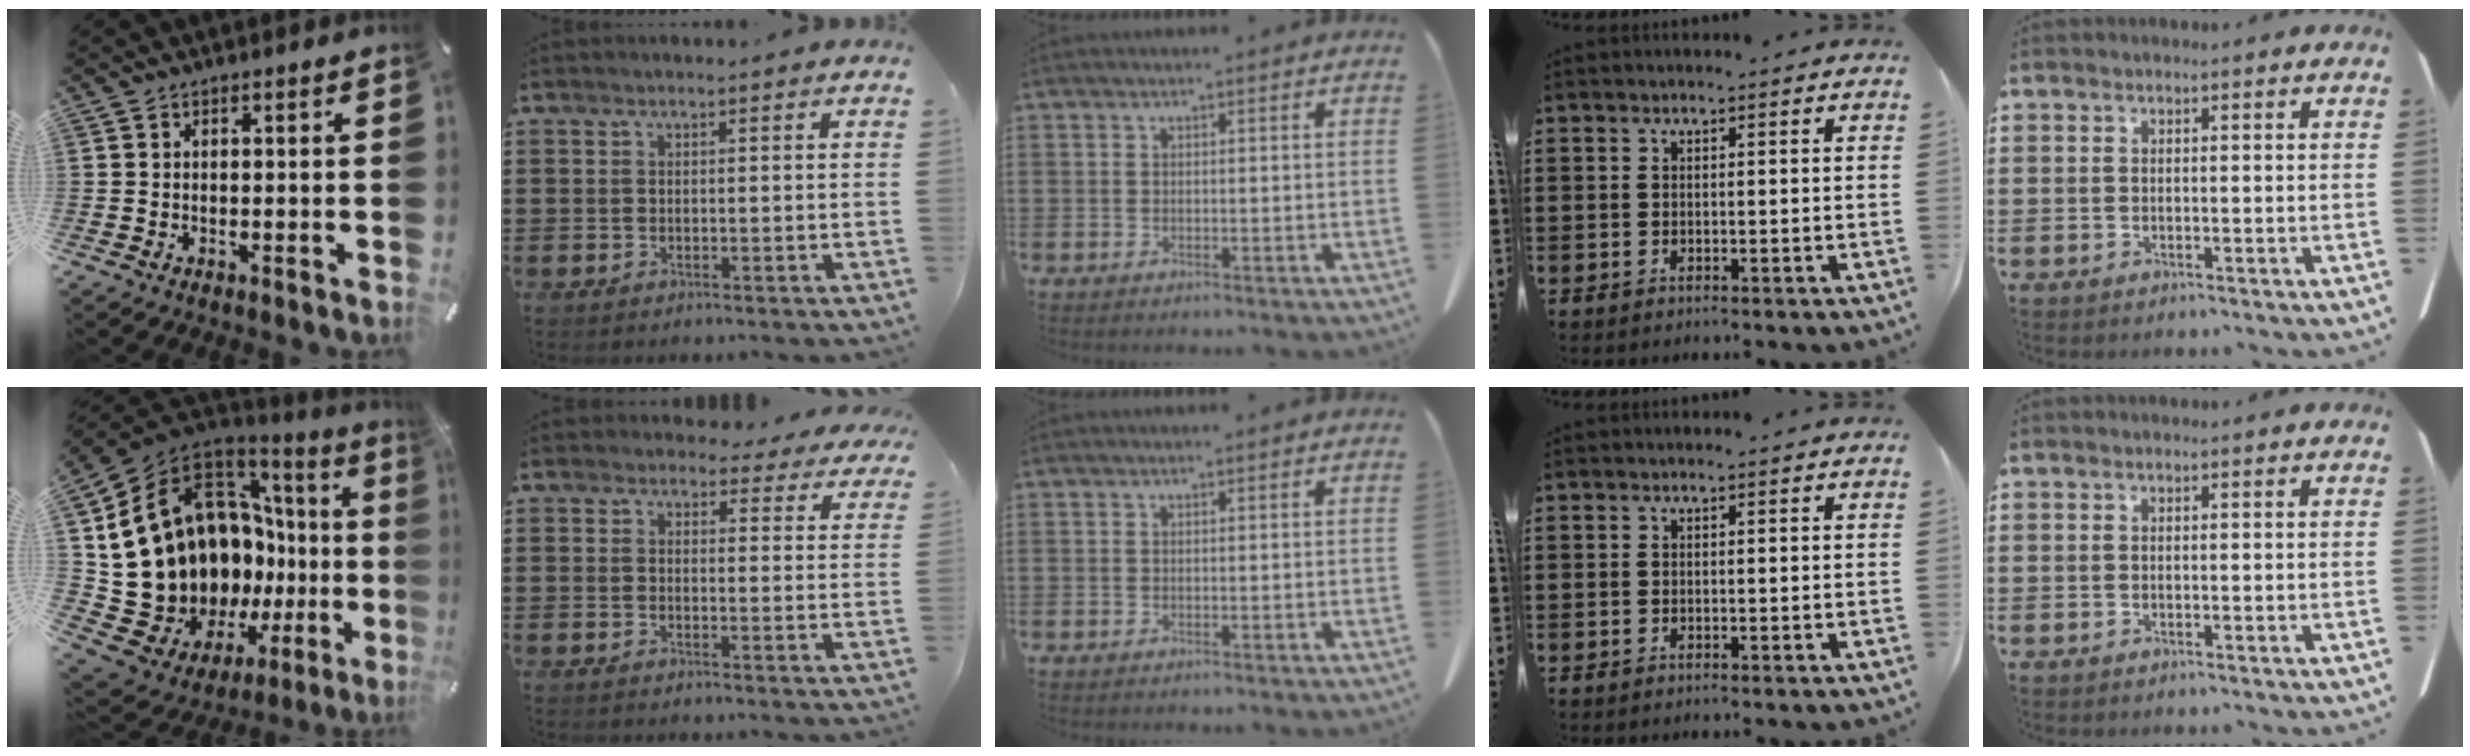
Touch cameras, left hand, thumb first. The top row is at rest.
{"thumb": {"total": 20.9, "force": [2.6, 15.1, 14.1], "torque": [-0.228, -0.087, 0.120]}, "index": {"total": 3.5, "force": [3.4, 0.9, 0.7], "torque": [-0.017, -0.013, 0.060]}}